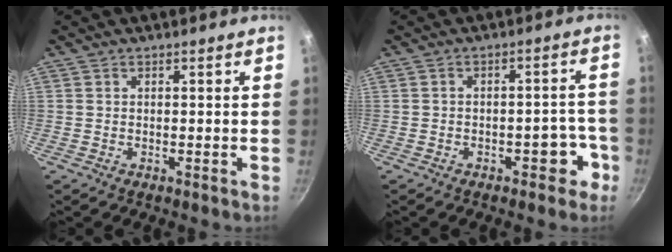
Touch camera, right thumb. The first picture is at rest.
{"total": 5.4, "force": [-2.9, 3.1, 3.4], "torque": [-0.001, 0.040, -0.028]}